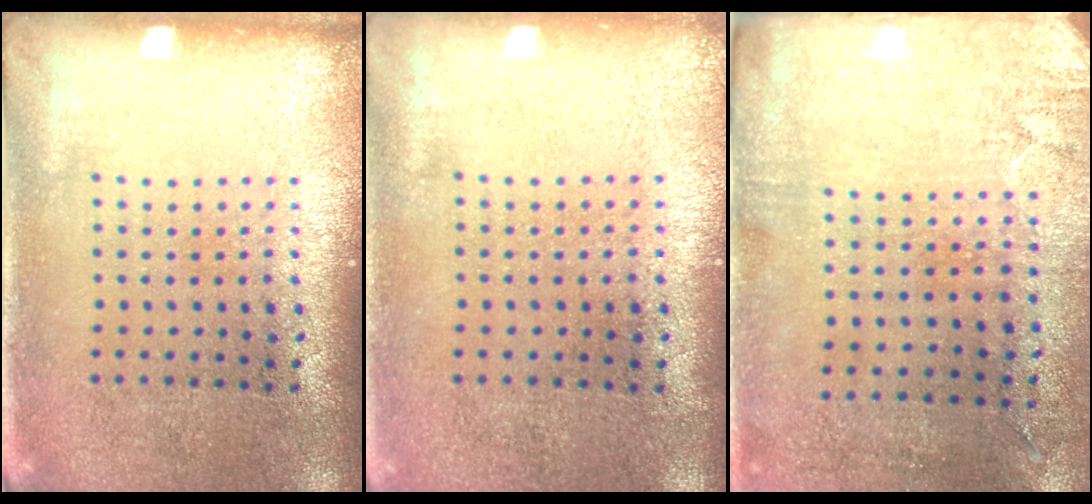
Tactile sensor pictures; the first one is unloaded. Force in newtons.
{"total": 0.0}
{"total": 2.9, "press": 2.3, "slide": 1.7}